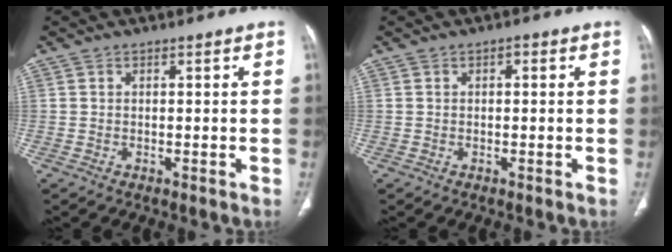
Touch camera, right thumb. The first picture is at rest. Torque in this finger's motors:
{"motor_torque": [-0.02, -0.03, -0.12, -0.02, 0.00]}